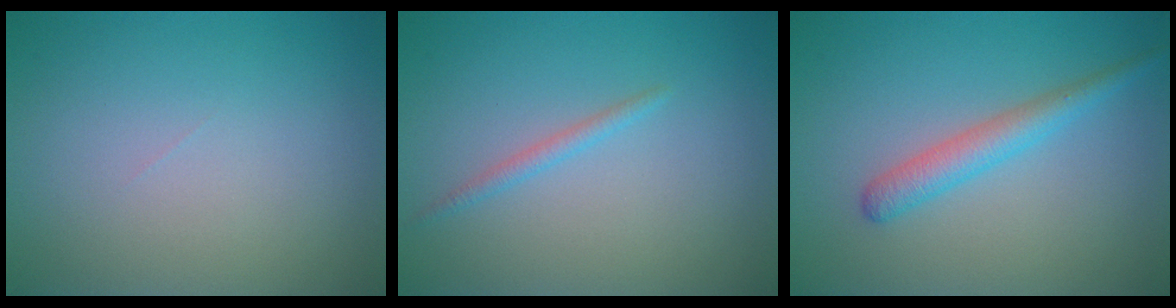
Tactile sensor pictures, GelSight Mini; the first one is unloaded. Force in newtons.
{"total": 1.0, "press": 1.0, "slide": 0.1}
{"total": 2.7, "press": 2.7, "slide": 0.0}